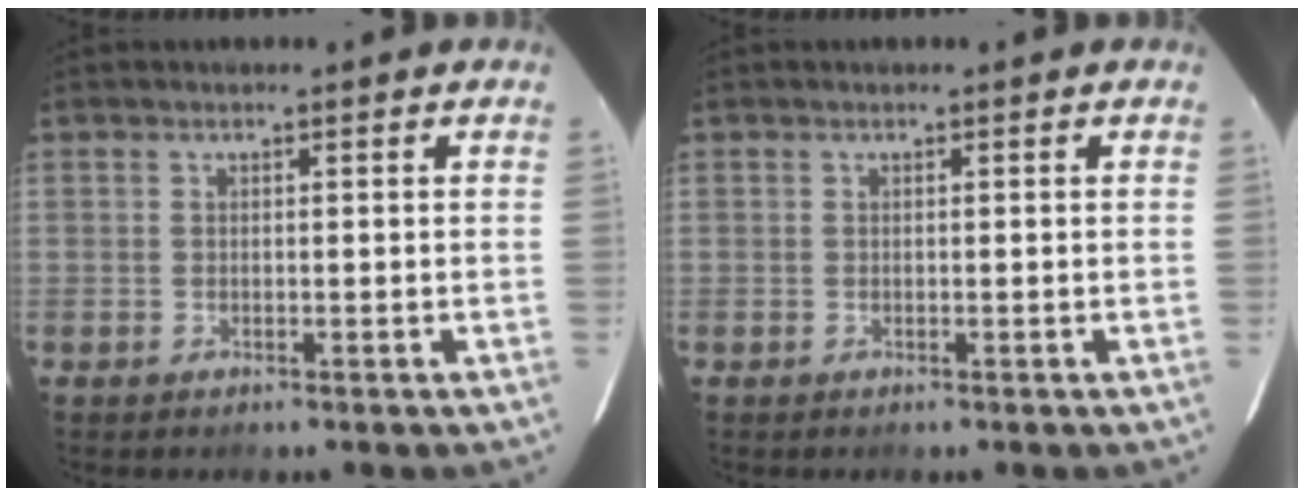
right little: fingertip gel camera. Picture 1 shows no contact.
{"total": 0.0}